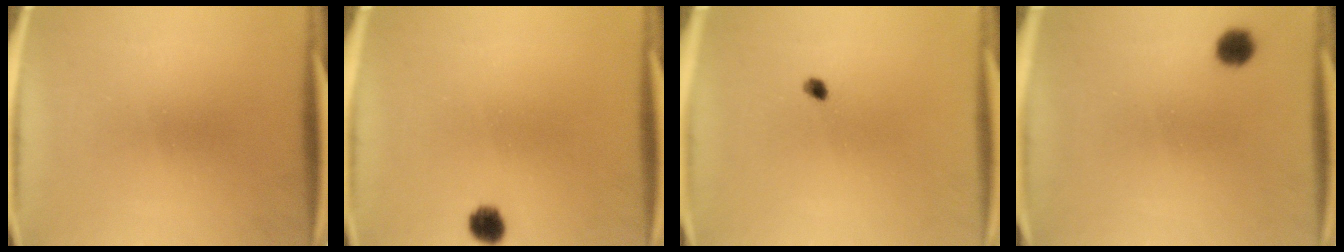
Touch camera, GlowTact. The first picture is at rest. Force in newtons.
{"total": 3.3}
{"total": 1.2}
{"total": 3.4}